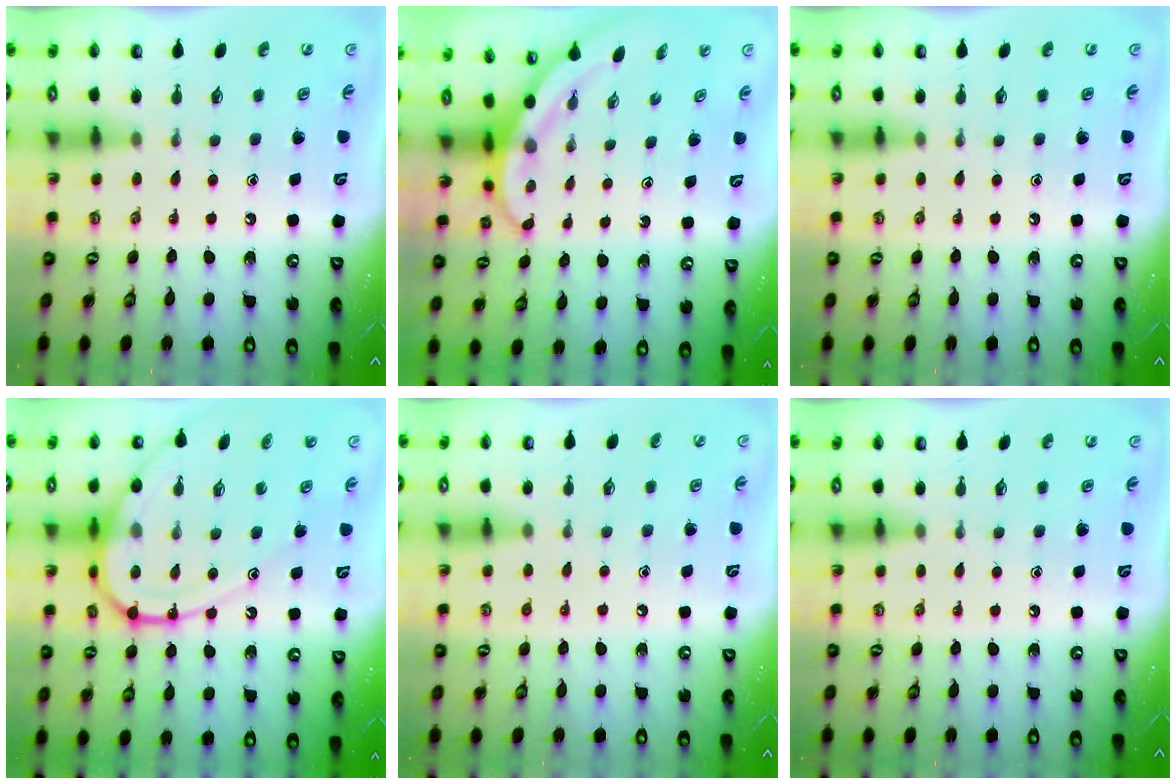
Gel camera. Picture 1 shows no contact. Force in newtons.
{"total": 3.7, "press": 3.6, "slide": 0.3}
{"total": 0.0}
{"total": 14.9, "press": 14.8, "slide": 1.2}
{"total": 2.3, "press": 2.3, "slide": 0.3}
{"total": 0.0}